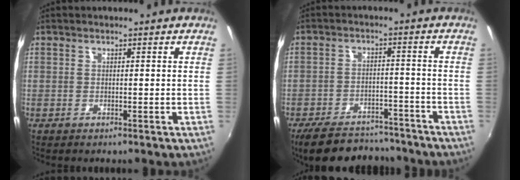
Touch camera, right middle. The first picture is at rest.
{"total": 15.7, "force": [-13.2, 5.7, 6.2], "torque": [-0.141, 0.000, -0.185]}